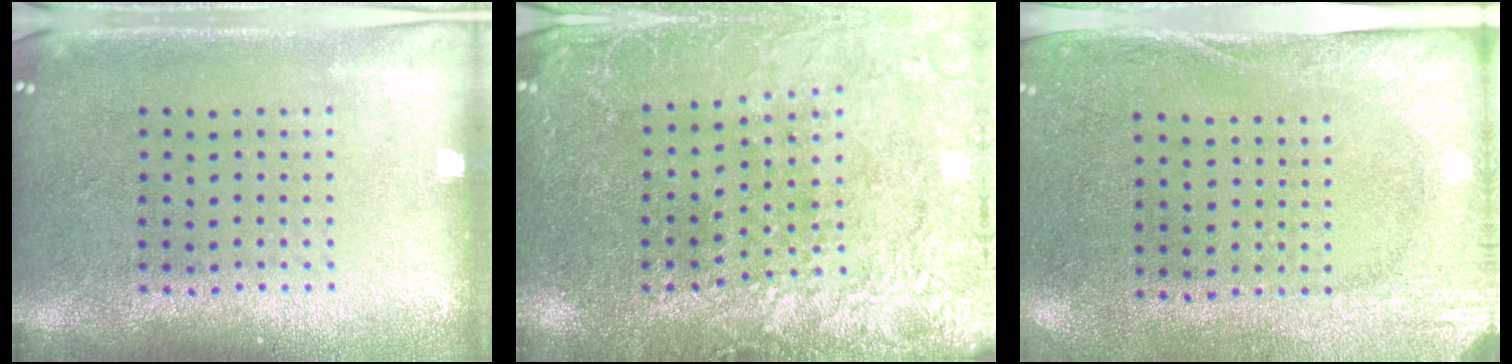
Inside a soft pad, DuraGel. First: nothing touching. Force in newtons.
{"total": 2.9, "press": 2.8, "slide": 0.4}
{"total": 2.8, "press": 2.2, "slide": 1.7}